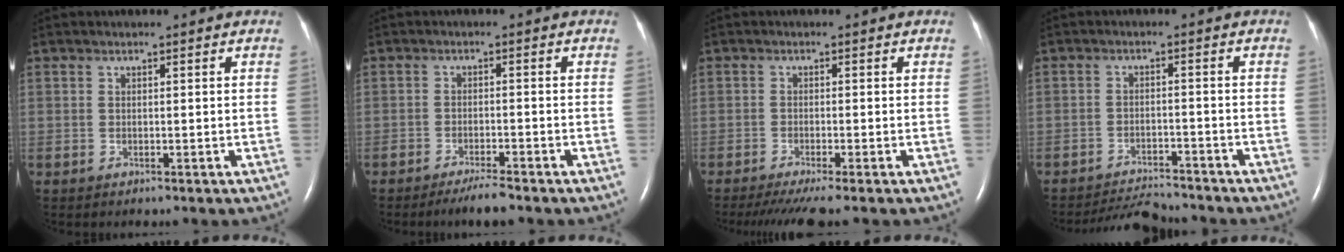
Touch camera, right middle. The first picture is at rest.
{"total": 3.5, "force": [-2.9, 0.2, 1.8], "torque": [-0.037, -0.007, -0.052]}
{"total": 6.2, "force": [-5.1, -0.3, 3.6], "torque": [-0.052, -0.017, -0.082]}
{"total": 5.9, "force": [-5.9, 0.3, 0.3], "torque": [-0.007, -0.009, -0.099]}